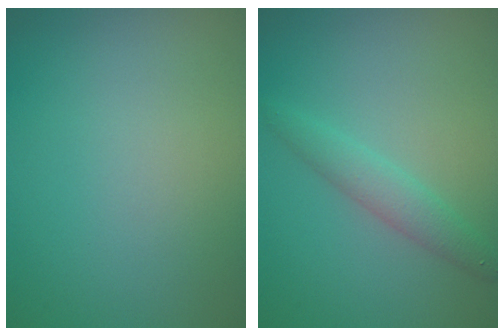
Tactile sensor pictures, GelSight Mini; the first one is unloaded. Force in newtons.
{"total": 2.1, "press": 2.1, "slide": 0.0}